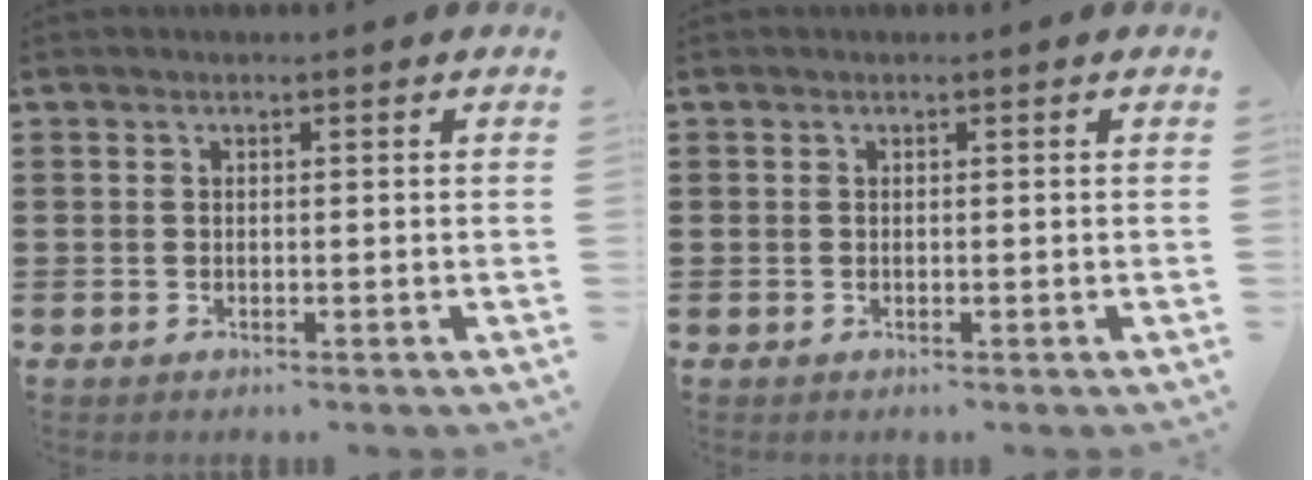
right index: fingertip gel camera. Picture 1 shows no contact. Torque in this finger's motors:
{"motor_torque": [1.06, 1.08, 0.00, 0.01]}